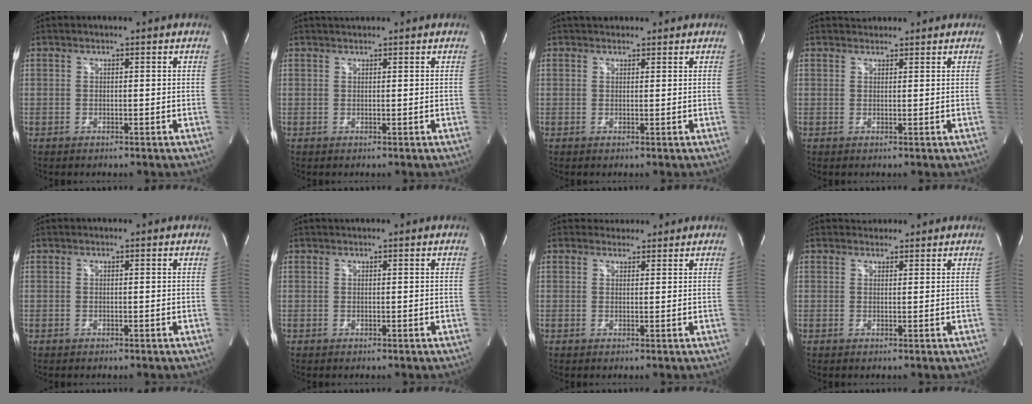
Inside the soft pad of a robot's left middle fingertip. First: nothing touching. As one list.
[{"total": 1.1, "force": [1.1, 0.1, 0.3], "torque": [-0.009, 0.015, 0.022]}, {"total": 2.9, "force": [2.4, 1.3, 0.8], "torque": [-0.008, 0.026, 0.036]}, {"total": 1.7, "force": [1.6, 0.7, -0.1], "torque": [-0.001, 0.015, 0.026]}, {"total": 0.0}, {"total": 0.5, "force": [0.5, 0.0, 0.1], "torque": [-0.007, 0.011, 0.012]}, {"total": 2.3, "force": [2.1, 1.0, -0.3], "torque": [0.004, 0.012, 0.030]}, {"total": 2.1, "force": [1.9, 0.9, -0.1], "torque": [0.002, 0.014, 0.027]}]